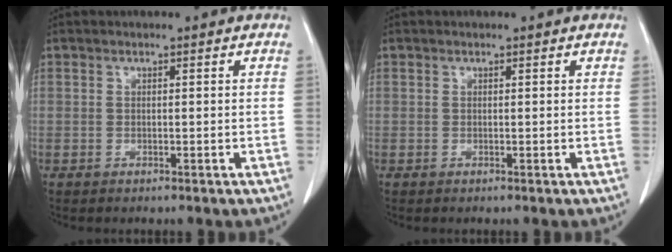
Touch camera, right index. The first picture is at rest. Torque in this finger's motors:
{"motor_torque": [-0.03, 0.03, -0.04, -0.01]}